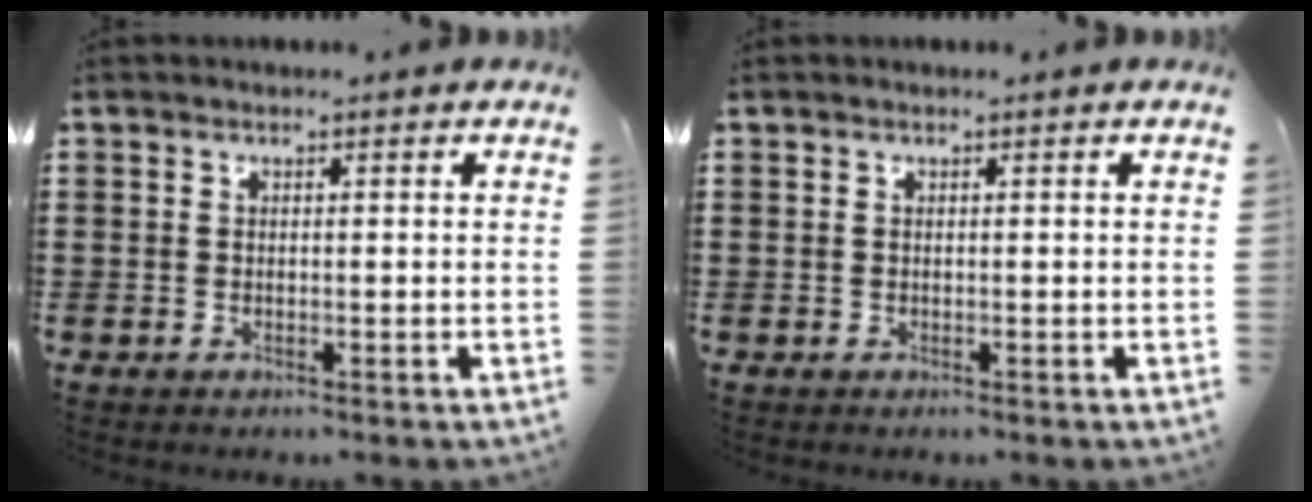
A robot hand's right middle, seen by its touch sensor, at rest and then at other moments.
{"total": 0.0}